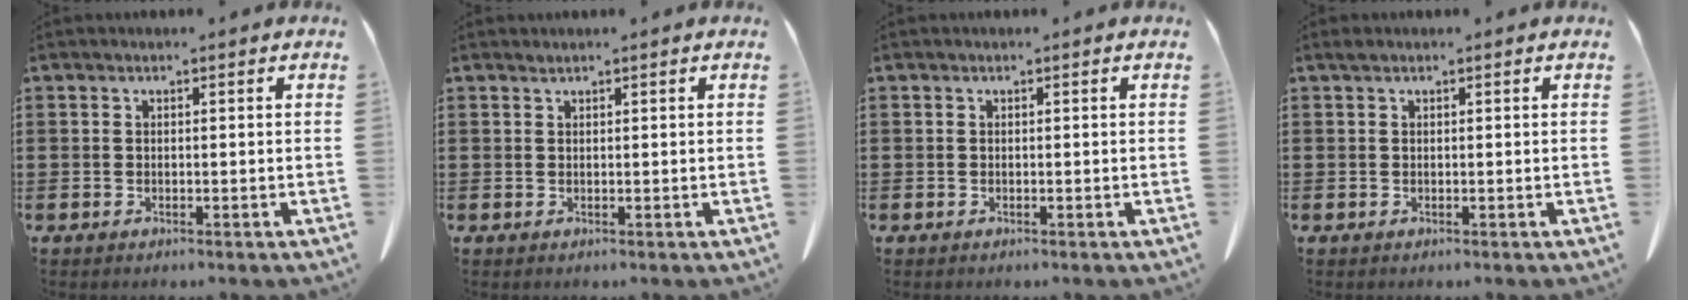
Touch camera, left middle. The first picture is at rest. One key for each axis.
{"total": 0.5, "fx": 0.5, "fy": -0.1, "fz": 0.1, "tx": -0.005, "ty": -0.004, "tz": 0.011}
{"total": 0.0}
{"total": 0.5, "fx": 0.4, "fy": 0.3, "fz": 0.2, "tx": -0.007, "ty": 0.001, "tz": 0.008}